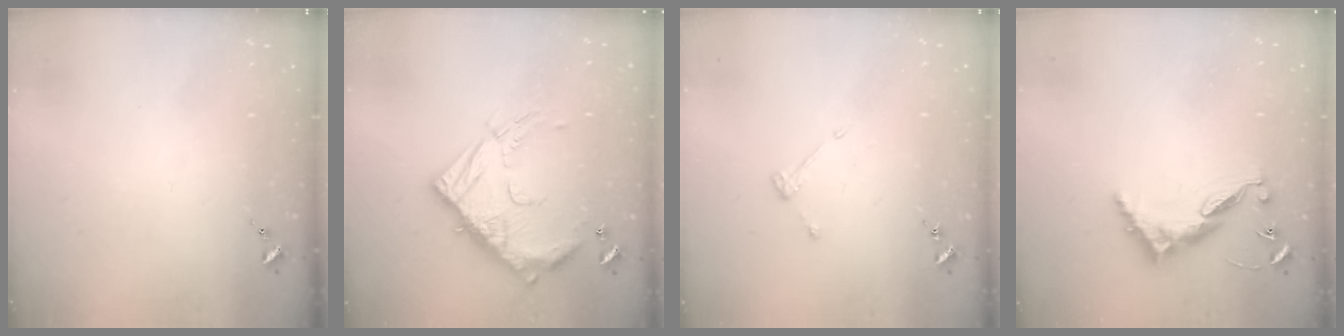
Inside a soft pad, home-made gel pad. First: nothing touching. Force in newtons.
{"total": 17.8, "press": 17.7, "slide": 1.9}
{"total": 3.6, "press": 3.5, "slide": 0.6}
{"total": 9.8, "press": 9.7, "slide": 1.0}